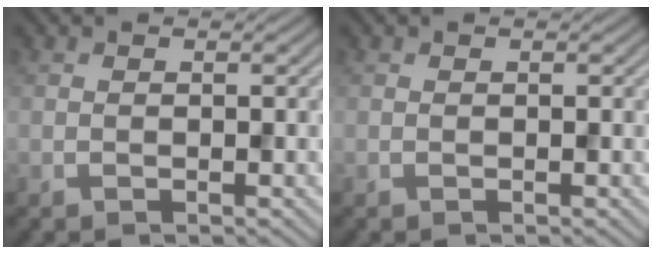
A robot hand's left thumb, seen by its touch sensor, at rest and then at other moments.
{"total": 0.0}